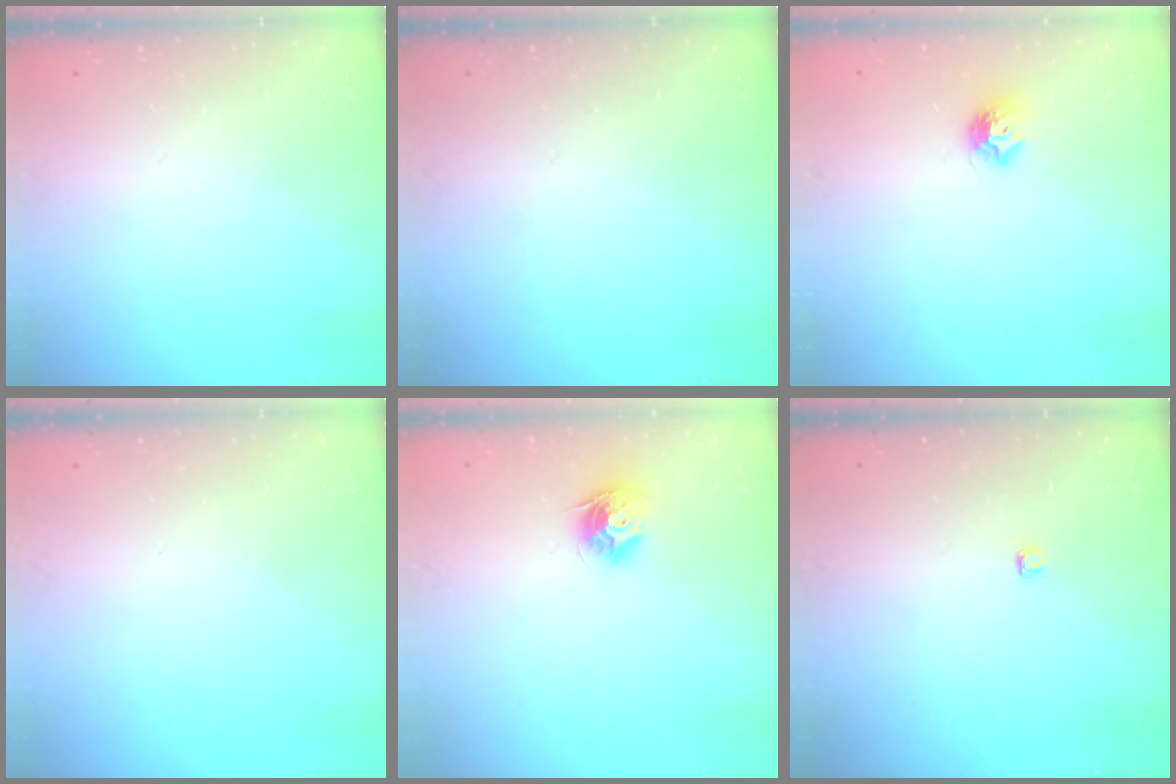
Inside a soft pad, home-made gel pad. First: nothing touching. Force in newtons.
{"total": 0.0}
{"total": 7.5, "press": 7.5, "slide": 0.7}
{"total": 0.0}
{"total": 9.5, "press": 9.5, "slide": 0.3}
{"total": 2.8, "press": 2.8, "slide": 0.4}